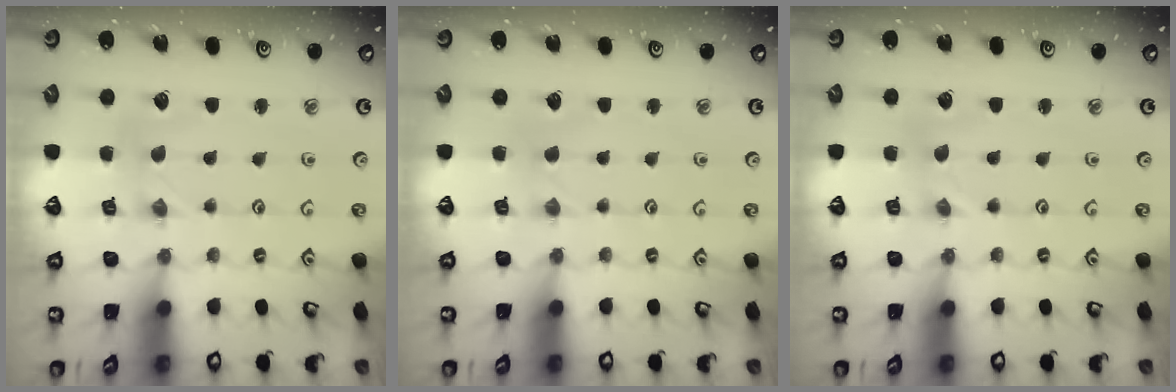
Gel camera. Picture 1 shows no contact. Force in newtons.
{"total": 0.0}
{"total": 0.0}